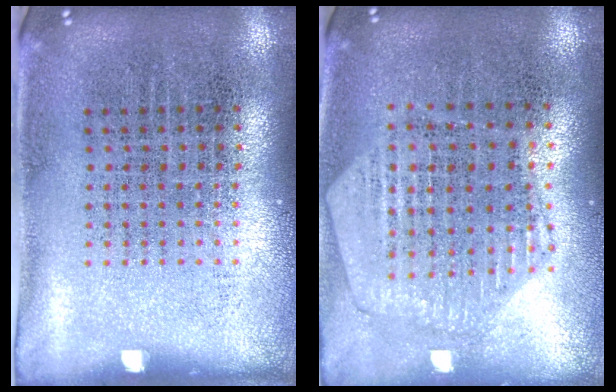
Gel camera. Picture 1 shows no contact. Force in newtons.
{"total": 1.2, "press": 1.2, "slide": 0.2}